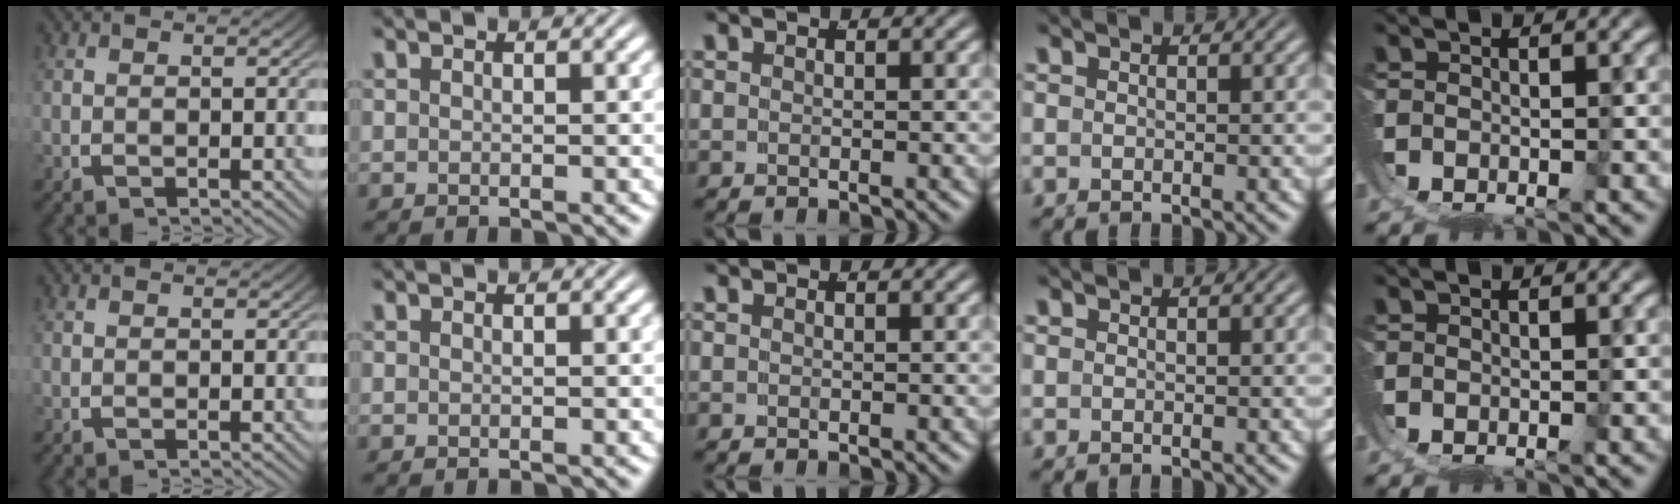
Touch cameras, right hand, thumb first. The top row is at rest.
{}